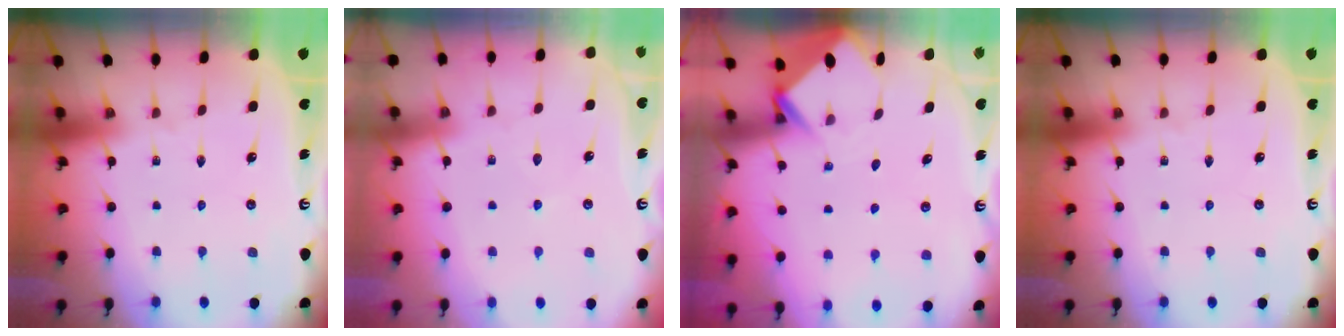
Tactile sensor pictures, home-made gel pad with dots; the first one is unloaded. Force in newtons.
{"total": 6.0, "press": 6.0, "slide": 0.8}
{"total": 3.9, "press": 3.9, "slide": 0.2}
{"total": 0.0}